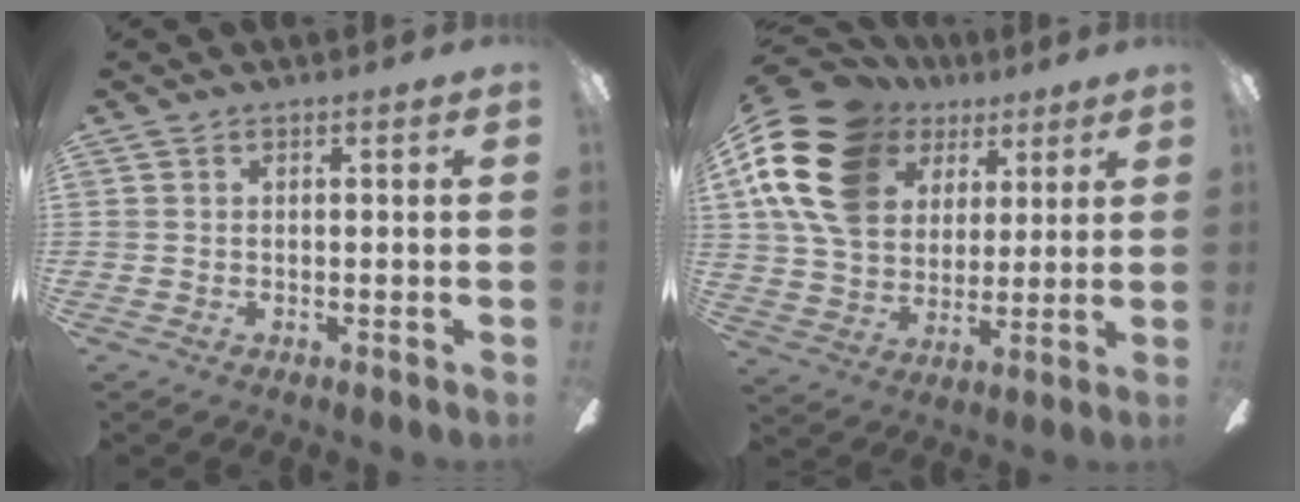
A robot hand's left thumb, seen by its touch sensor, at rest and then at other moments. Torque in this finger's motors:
{"motor_torque": [0.23, 0.95, 1.37, -1.39, 0.66]}